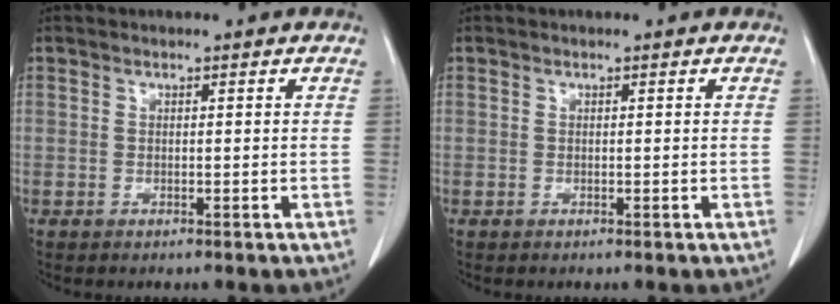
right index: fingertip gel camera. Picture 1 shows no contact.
{"total": 0.0}